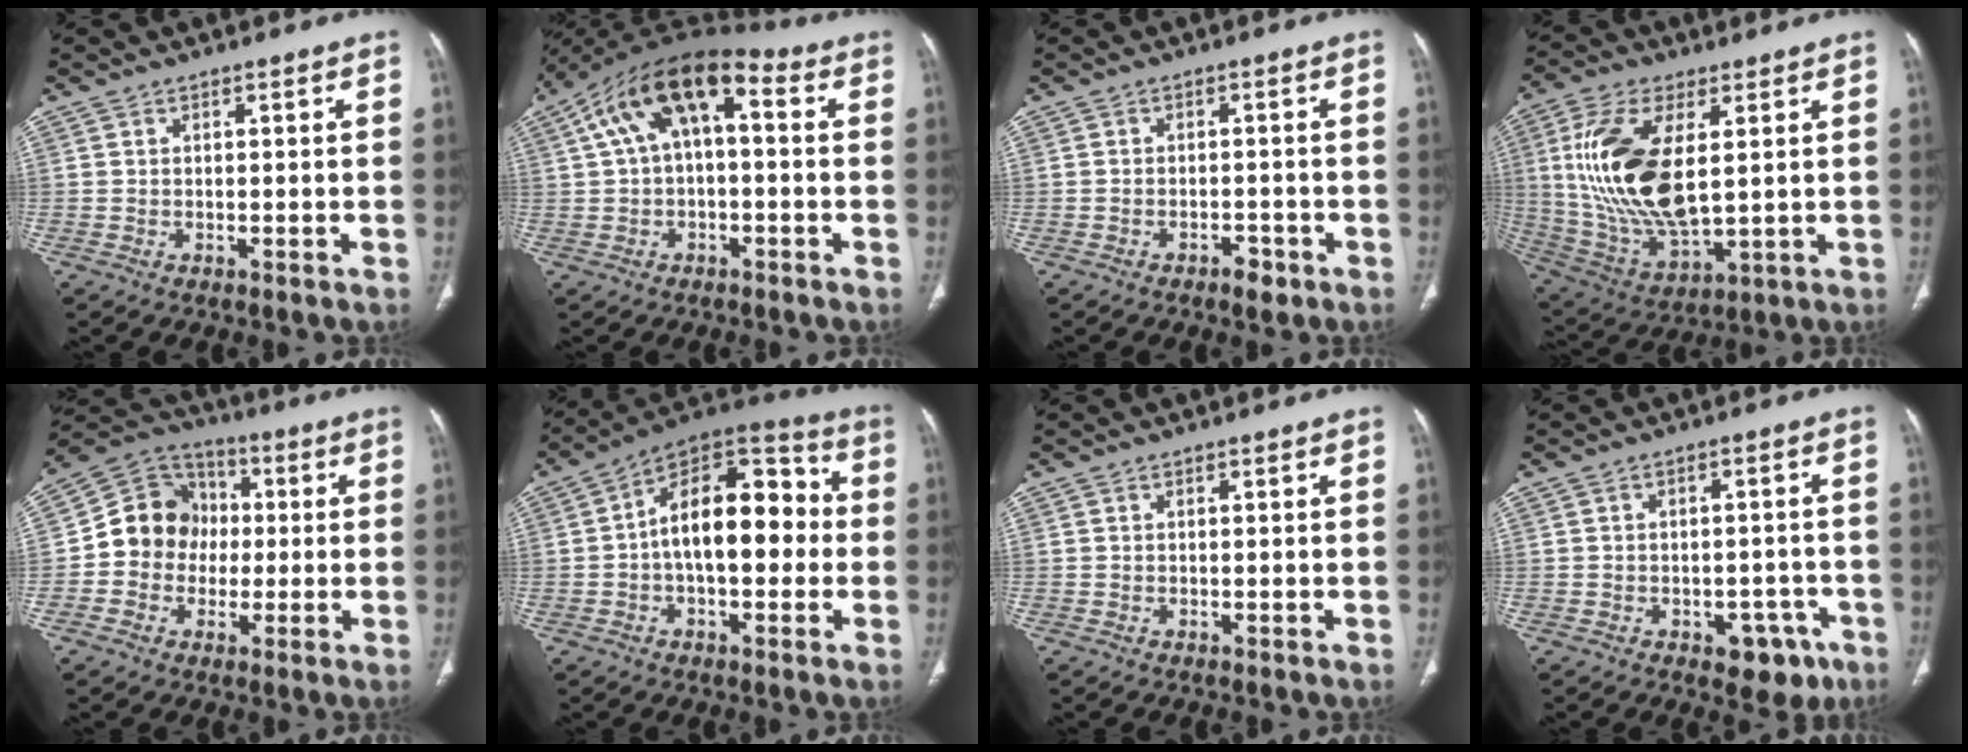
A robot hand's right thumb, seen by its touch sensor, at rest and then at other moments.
{"total": 13.2, "force": [2.6, 6.7, 11.1], "torque": [-0.195, 0.044, 0.037]}
{"total": 2.7, "force": [-1.8, 1.4, 1.5], "torque": [-0.018, 0.008, -0.023]}
{"total": 19.6, "force": [3.3, 9.3, 17.0], "torque": [-0.350, -0.019, 0.072]}
{"total": 12.1, "force": [-0.7, 11.1, 4.9], "torque": [-0.045, 0.031, -0.022]}
{"total": 18.3, "force": [-0.2, 9.9, 15.4], "torque": [-0.209, 0.050, -0.015]}
{"total": 0.0}
{"total": 6.9, "force": [-3.6, 4.3, 4.0], "torque": [-0.021, 0.024, -0.040]}